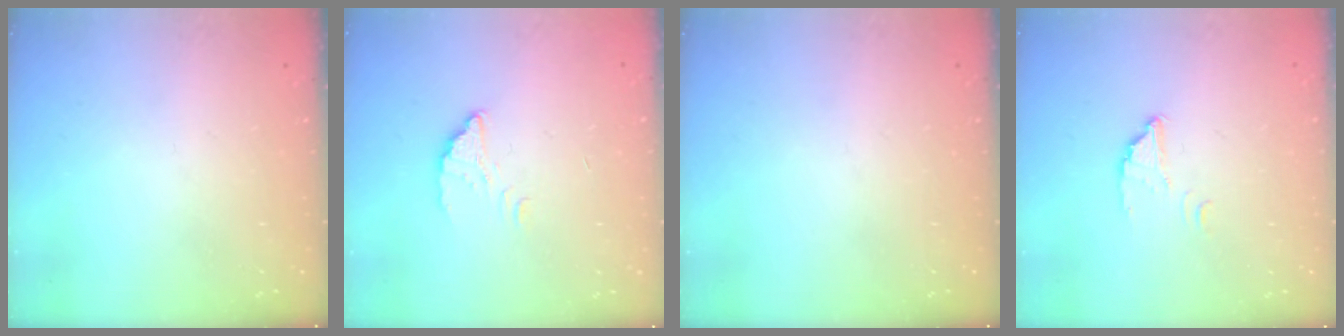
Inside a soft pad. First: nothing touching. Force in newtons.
{"total": 2.6, "press": 2.6, "slide": 0.2}
{"total": 0.0}
{"total": 2.8, "press": 2.8, "slide": 0.1}